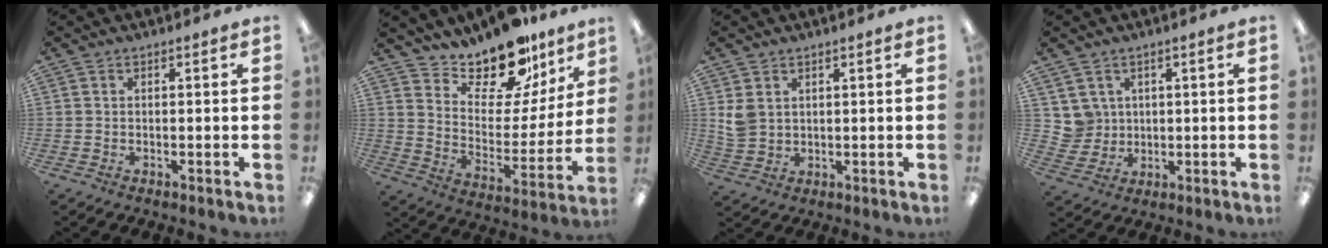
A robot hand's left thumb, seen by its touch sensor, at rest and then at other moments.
{"total": 16.6, "force": [14.7, 6.1, 4.9], "torque": [-0.079, -0.126, 0.258]}
{"total": 4.5, "force": [2.3, 3.4, 1.9], "torque": [-0.034, -0.003, 0.045]}
{"total": 5.3, "force": [2.8, 4.4, -0.4], "torque": [-0.001, -0.009, 0.054]}